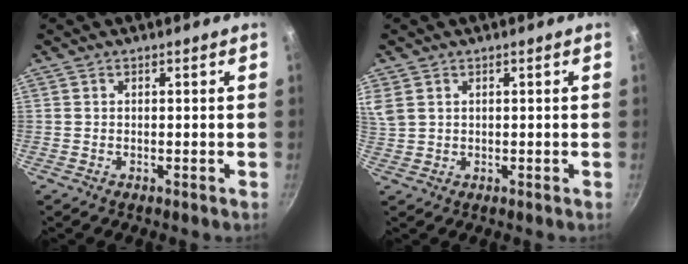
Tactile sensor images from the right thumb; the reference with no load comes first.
{"total": 5.1, "force": [2.5, 3.5, 2.8], "torque": [-0.059, 0.006, 0.055]}